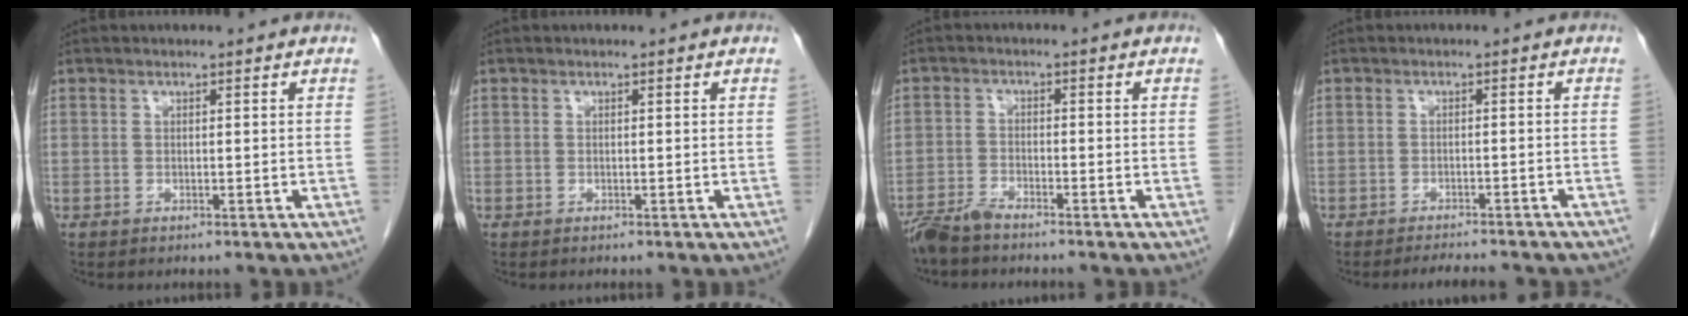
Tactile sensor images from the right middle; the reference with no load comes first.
{"total": 0.0}
{"total": 3.7, "force": [-3.4, 0.3, 1.4], "torque": [-0.028, -0.011, -0.068]}
{"total": 9.9, "force": [-8.9, 2.0, 3.7], "torque": [-0.042, -0.003, -0.101]}